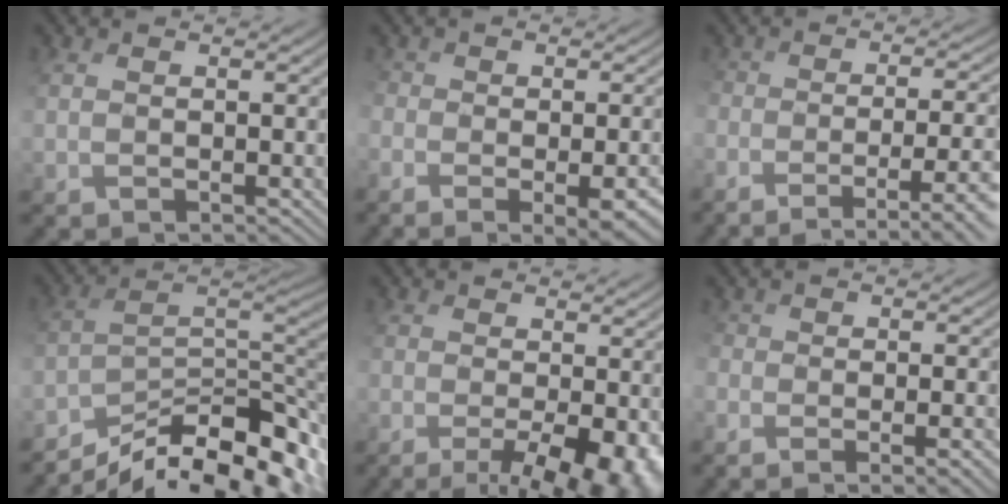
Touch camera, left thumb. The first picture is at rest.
{"total": 8.1, "force": [-3.9, 4.0, 5.8], "torque": [-0.096, -0.022, -0.037]}
{"total": 10.2, "force": [-6.0, 2.8, 7.8], "torque": [-0.110, -0.002, -0.079]}
{"total": 14.7, "force": [-11.0, 4.7, 8.5], "torque": [-0.167, -0.003, -0.182]}
{"total": 9.8, "force": [-4.0, 3.5, 8.2], "torque": [-0.140, -0.011, -0.060]}
{"total": 6.5, "force": [-3.5, 2.8, 4.7], "torque": [-0.064, -0.012, -0.041]}